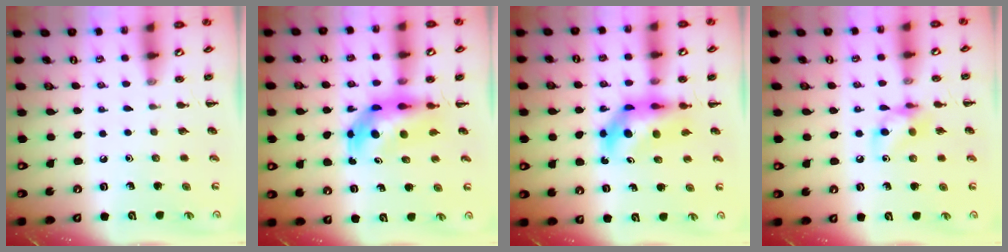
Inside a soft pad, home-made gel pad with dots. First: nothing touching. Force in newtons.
{"total": 6.5, "press": 6.2, "slide": 2.1}
{"total": 5.9, "press": 5.7, "slide": 1.2}
{"total": 8.7, "press": 8.7, "slide": 0.5}